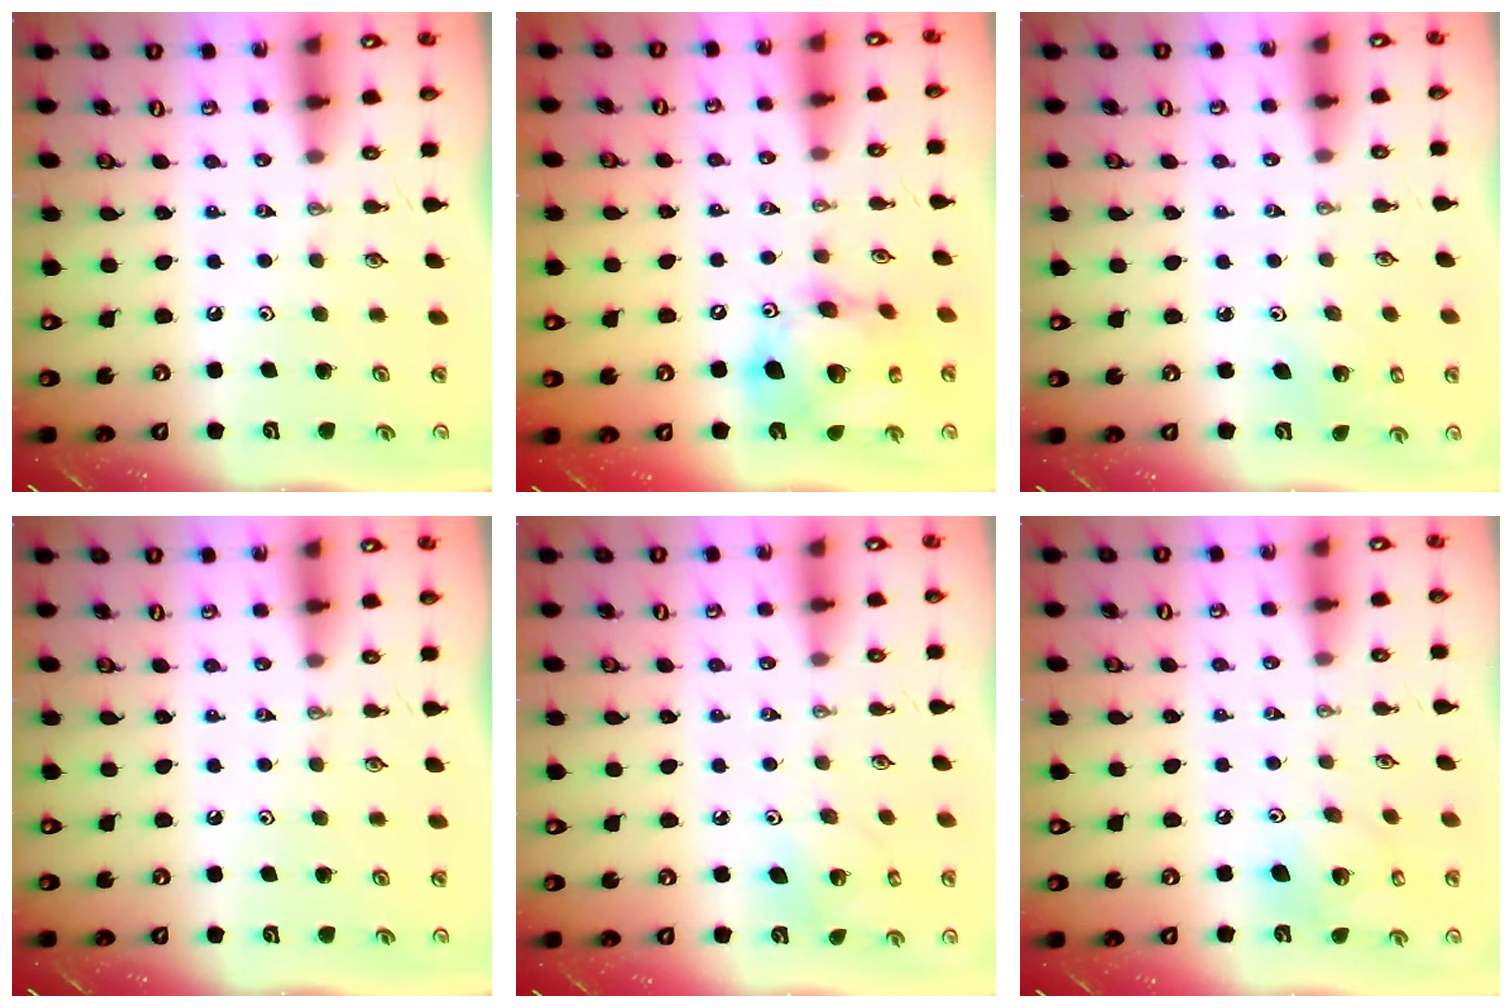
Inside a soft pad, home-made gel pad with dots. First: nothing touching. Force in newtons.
{"total": 17.4, "press": 17.3, "slide": 2.2}
{"total": 1.8, "press": 1.8, "slide": 0.1}
{"total": 0.0}
{"total": 4.4, "press": 4.4, "slide": 0.3}
{"total": 12.0, "press": 11.8, "slide": 2.3}